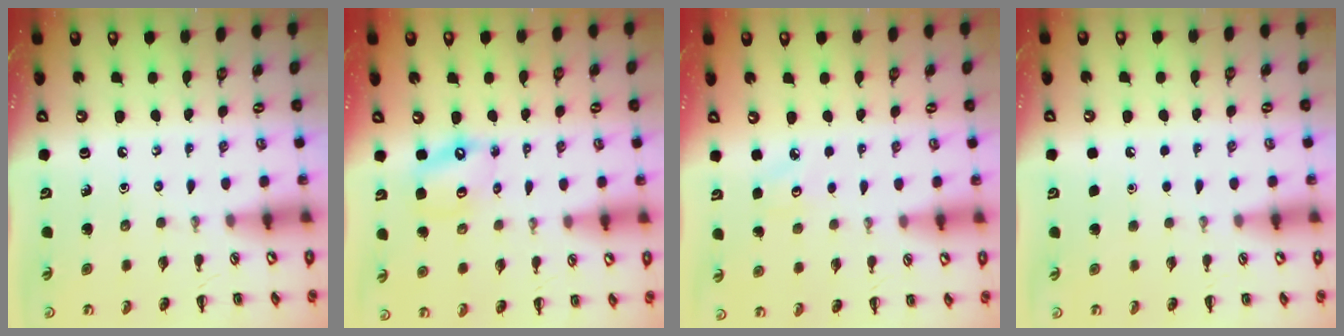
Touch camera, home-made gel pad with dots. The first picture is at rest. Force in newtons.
{"total": 7.7, "press": 7.5, "slide": 1.8}
{"total": 3.4, "press": 3.3, "slide": 1.1}
{"total": 1.6, "press": 1.6, "slide": 0.1}